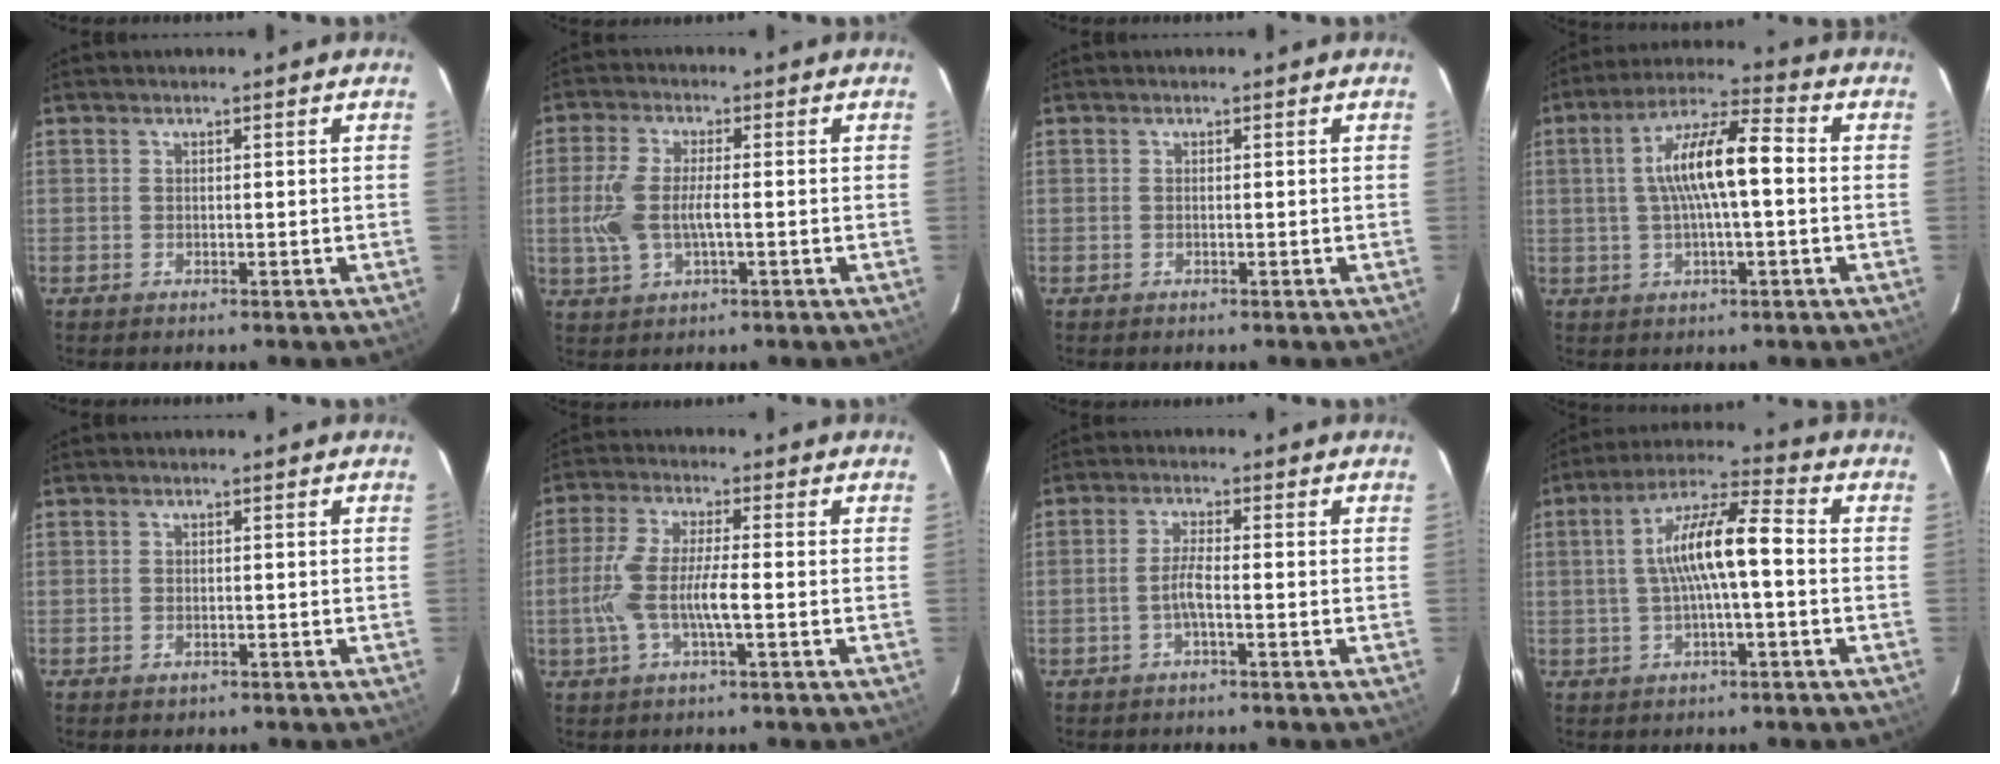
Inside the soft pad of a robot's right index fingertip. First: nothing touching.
{"total": 7.8, "force": [-0.9, 3.3, 7.0], "torque": [-0.151, 0.000, -0.016]}
{"total": 0.0}
{"total": 11.6, "force": [0.3, 2.5, 11.3], "torque": [-0.204, 0.020, 0.004]}
{"total": 1.3, "force": [-0.6, 1.0, 0.4], "torque": [-0.007, -0.002, -0.006]}
{"total": 9.0, "force": [-1.9, 1.5, 8.6], "torque": [-0.182, -0.002, -0.035]}
{"total": 3.2, "force": [-1.2, 0.3, 2.9], "torque": [-0.061, 0.003, -0.024]}
{"total": 10.9, "force": [-0.5, 2.0, 10.7], "torque": [-0.195, 0.023, -0.008]}